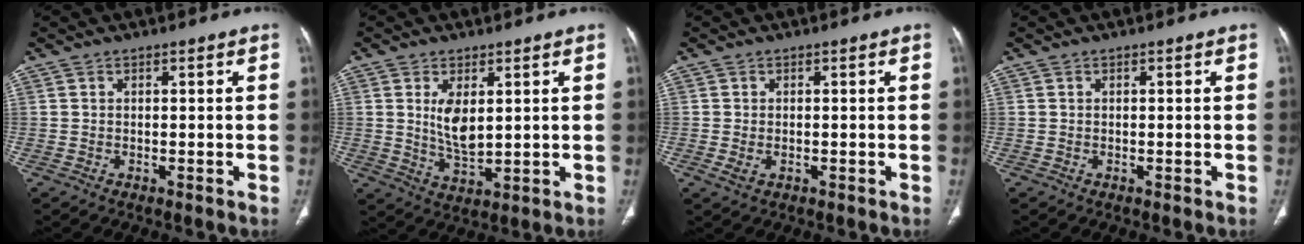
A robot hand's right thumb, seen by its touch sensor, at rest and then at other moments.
{"total": 6.5, "force": [1.6, 3.2, 5.4], "torque": [-0.093, -0.020, 0.041]}
{"total": 2.0, "force": [-0.5, 1.2, 1.5], "torque": [-0.033, 0.002, -0.004]}
{"total": 0.0}